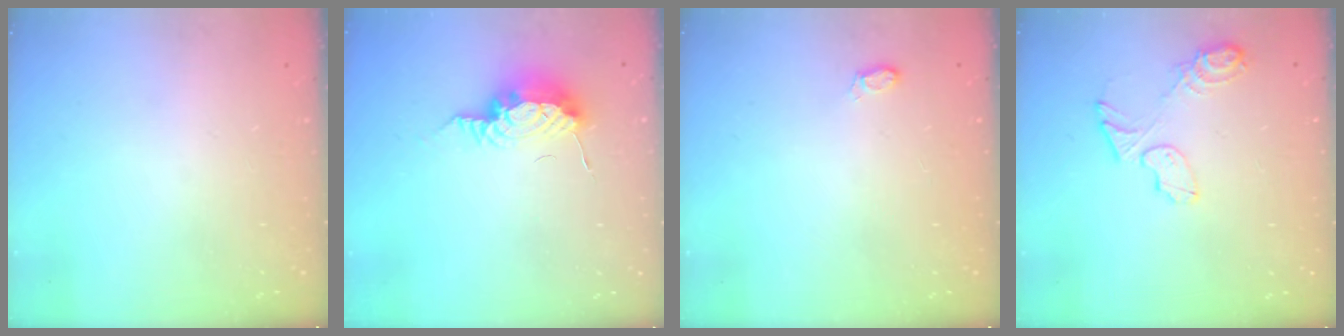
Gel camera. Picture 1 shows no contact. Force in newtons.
{"total": 14.0, "press": 10.6, "slide": 9.1}
{"total": 4.5, "press": 4.5, "slide": 0.6}
{"total": 8.7, "press": 8.6, "slide": 0.8}